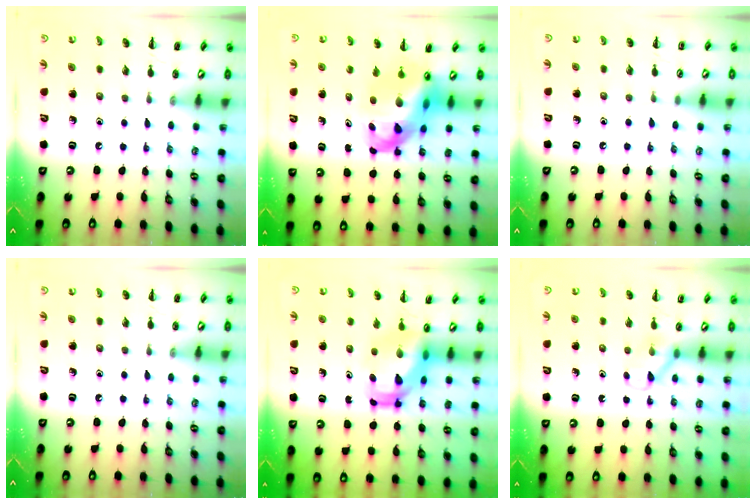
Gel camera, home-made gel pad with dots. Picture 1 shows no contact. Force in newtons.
{"total": 10.4, "press": 10.0, "slide": 3.0}
{"total": 3.0, "press": 2.8, "slide": 1.0}
{"total": 0.0}
{"total": 5.8, "press": 5.6, "slide": 1.4}
{"total": 4.5, "press": 4.2, "slide": 1.5}